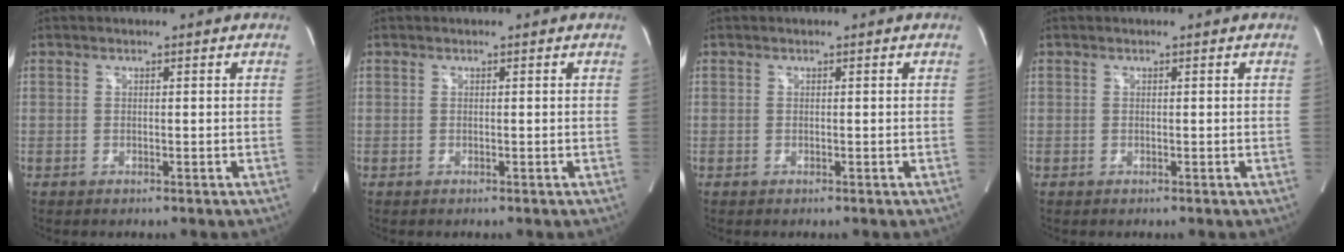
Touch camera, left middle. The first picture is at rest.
{"total": 0.0}
{"total": 0.0}
{"total": 0.0}